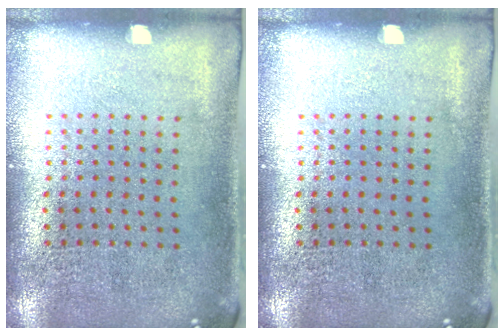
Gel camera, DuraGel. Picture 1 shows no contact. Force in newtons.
{"total": 0.0}